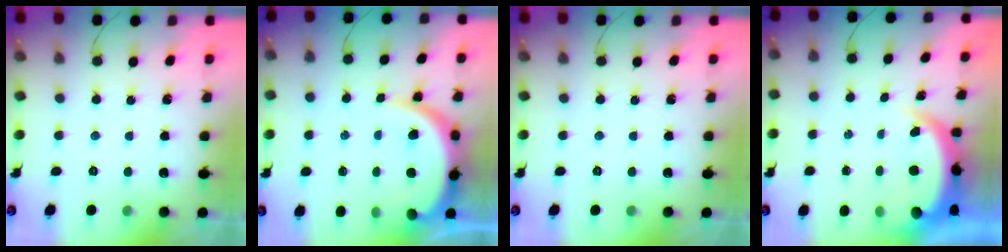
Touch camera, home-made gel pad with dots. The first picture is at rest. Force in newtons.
{"total": 10.9, "press": 10.8, "slide": 1.2}
{"total": 0.0}
{"total": 5.1, "press": 5.1, "slide": 0.1}